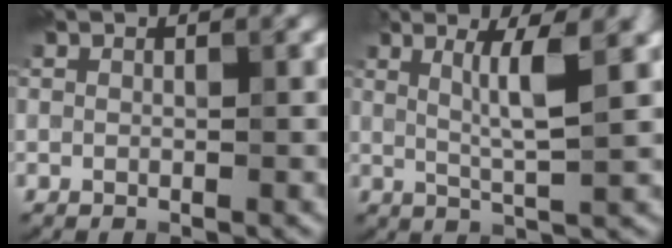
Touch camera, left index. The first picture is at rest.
{"total": 4.6, "force": [1.5, 0.6, 4.3], "torque": [-0.074, -0.002, 0.028]}